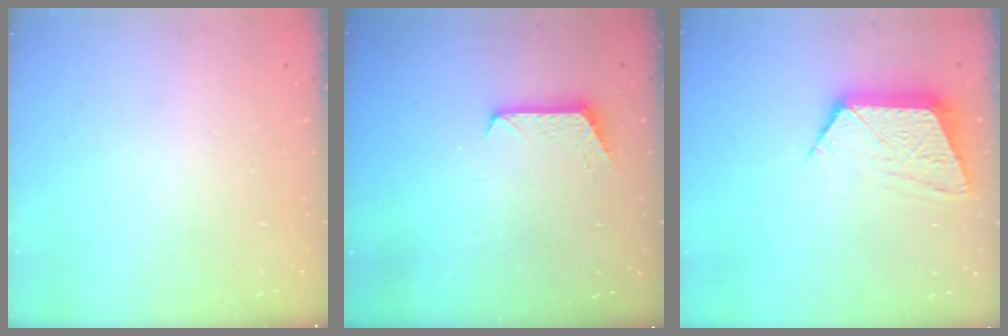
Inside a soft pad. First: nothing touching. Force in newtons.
{"total": 6.2, "press": 6.2, "slide": 0.5}
{"total": 10.5, "press": 10.5, "slide": 0.7}